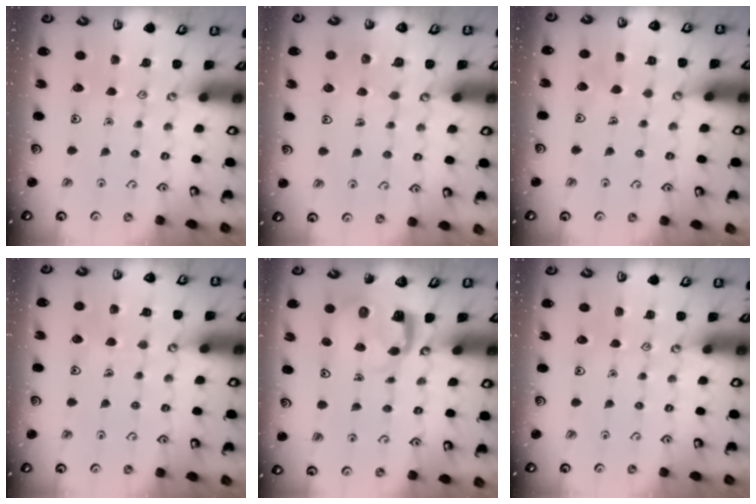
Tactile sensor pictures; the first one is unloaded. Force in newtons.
{"total": 2.8, "press": 2.8, "slide": 0.1}
{"total": 3.2, "press": 3.2, "slide": 0.2}
{"total": 5.7, "press": 5.7, "slide": 0.5}
{"total": 5.0, "press": 4.9, "slide": 0.5}
{"total": 0.0}